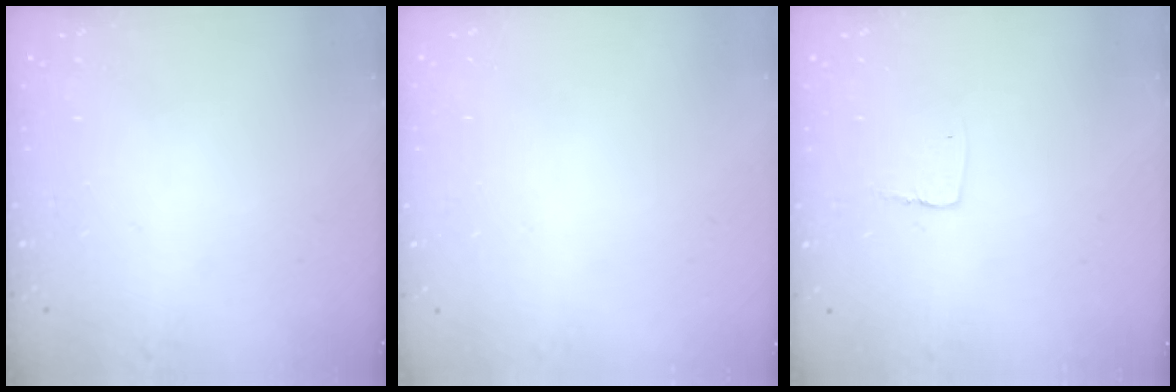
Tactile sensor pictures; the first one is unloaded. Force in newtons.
{"total": 0.0}
{"total": 3.6, "press": 3.6, "slide": 0.3}